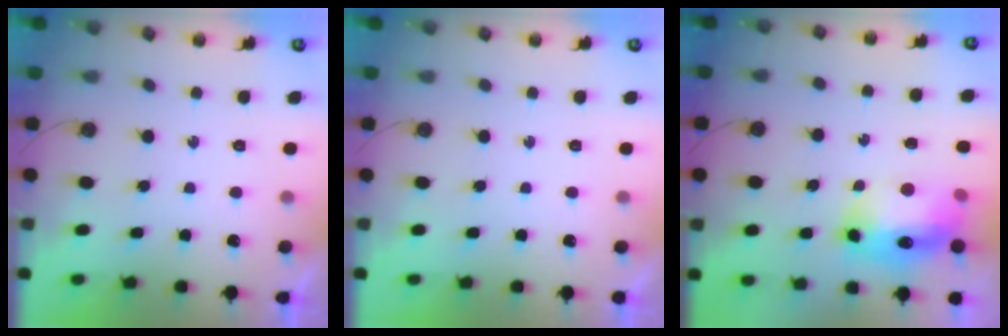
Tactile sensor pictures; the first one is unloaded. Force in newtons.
{"total": 0.0}
{"total": 14.1, "press": 14.0, "slide": 1.5}